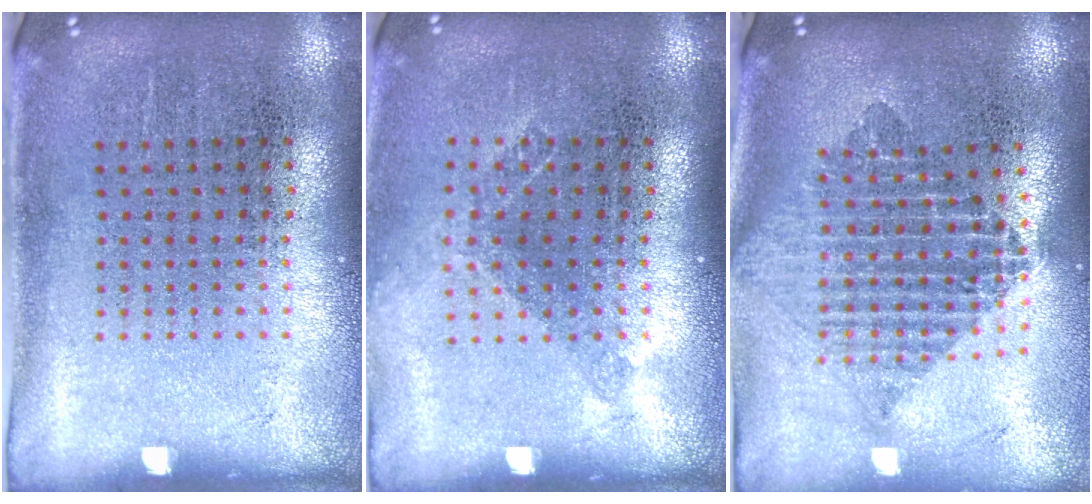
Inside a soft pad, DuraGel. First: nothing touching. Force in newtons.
{"total": 1.2, "press": 0.9, "slide": 0.7}
{"total": 2.1, "press": 1.7, "slide": 1.2}